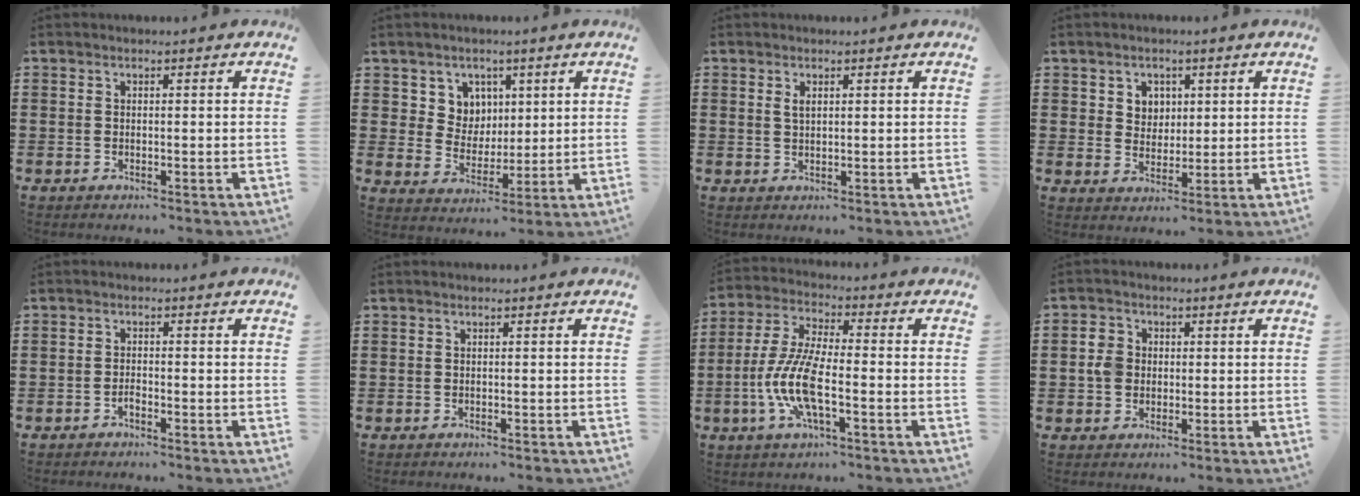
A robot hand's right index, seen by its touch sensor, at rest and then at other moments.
{"total": 6.0, "force": [3.0, 5.1, 0.5], "torque": [-0.035, 0.001, 0.055]}
{"total": 1.3, "force": [0.7, 0.5, 1.0], "torque": [-0.022, 0.003, 0.011]}
{"total": 3.5, "force": [1.7, 3.0, 0.6], "torque": [-0.018, 0.010, 0.028]}
{"total": 1.1, "force": [-0.9, 0.1, 0.5], "torque": [-0.013, -0.005, -0.016]}
{"total": 0.0}
{"total": 9.2, "force": [-3.0, 2.5, 8.4], "torque": [-0.202, -0.017, -0.064]}
{"total": 3.8, "force": [-0.1, 3.2, 1.9], "torque": [-0.054, 0.009, -0.006]}